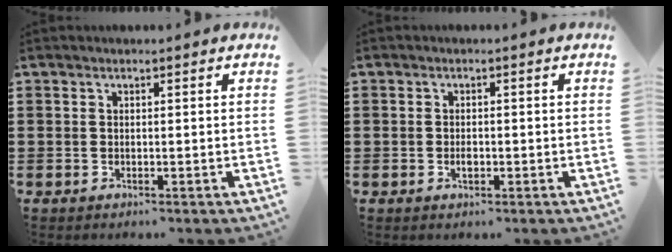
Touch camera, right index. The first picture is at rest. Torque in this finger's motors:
{"motor_torque": [2.14, 0.00, 0.22, 0.01]}